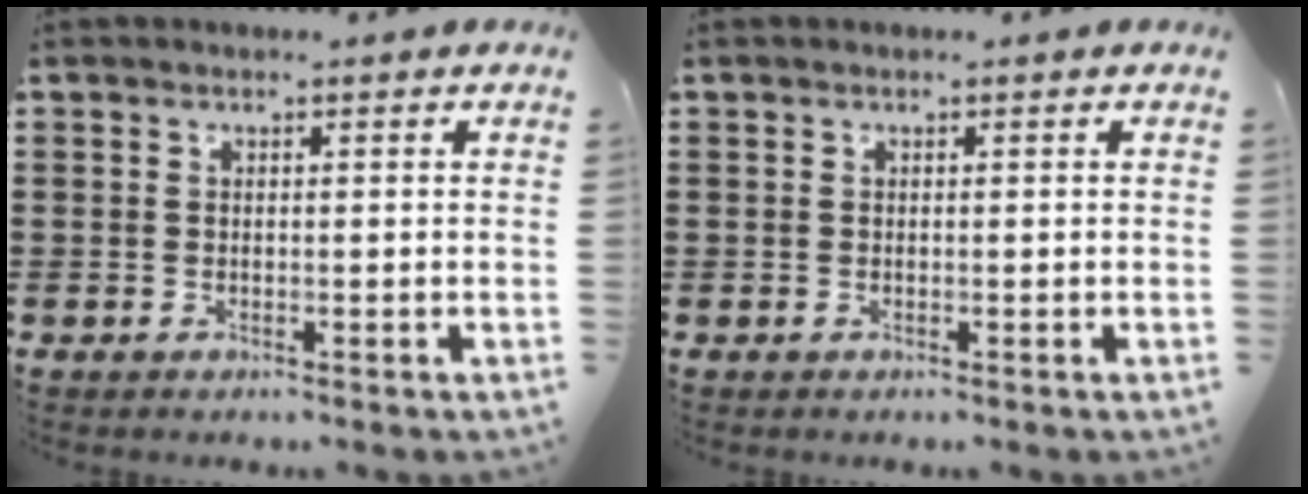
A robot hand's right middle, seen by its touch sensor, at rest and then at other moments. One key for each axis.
{"total": 0.0}